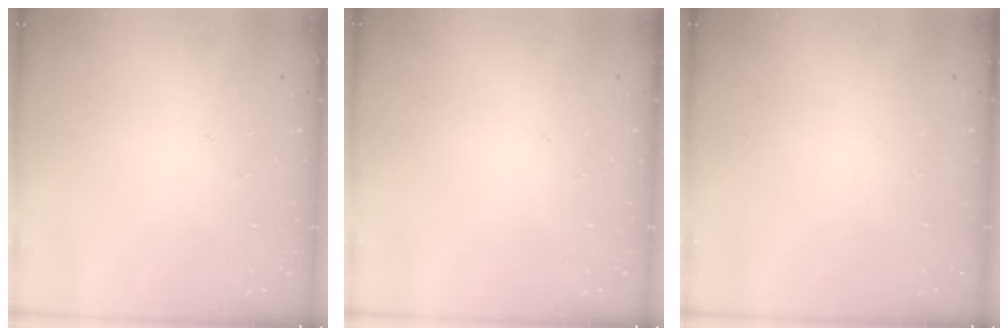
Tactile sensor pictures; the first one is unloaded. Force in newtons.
{"total": 0.0}
{"total": 0.0}